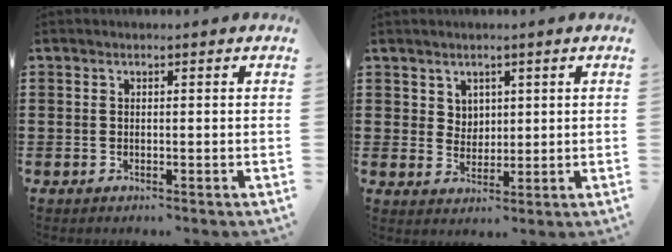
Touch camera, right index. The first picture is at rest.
{"total": 3.1, "force": [1.9, 2.4, 0.4], "torque": [-0.010, 0.006, 0.035]}